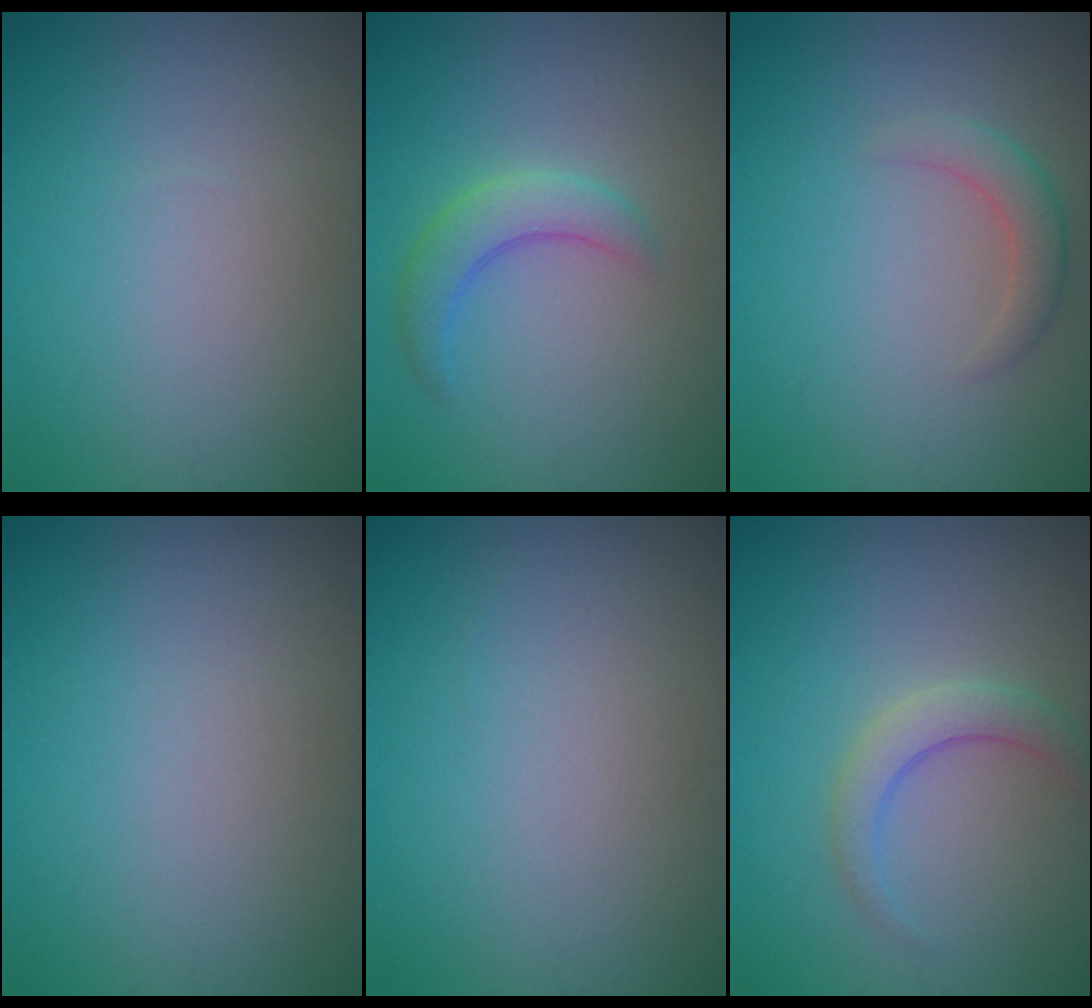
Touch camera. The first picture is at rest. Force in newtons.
{"total": 2.9, "press": 2.9, "slide": 0.2}
{"total": 2.0, "press": 1.9, "slide": 0.2}
{"total": 0.0}
{"total": 0.0}
{"total": 2.4, "press": 2.4, "slide": 0.1}